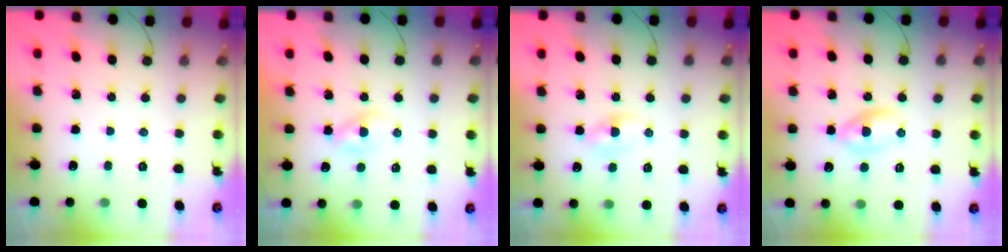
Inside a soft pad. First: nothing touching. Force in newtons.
{"total": 1.9, "press": 1.6, "slide": 0.9}
{"total": 2.7, "press": 2.5, "slide": 0.9}
{"total": 2.9, "press": 2.6, "slide": 1.3}